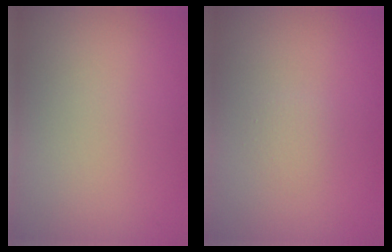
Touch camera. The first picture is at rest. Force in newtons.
{"total": 0.7, "press": 0.7, "slide": 0.0}